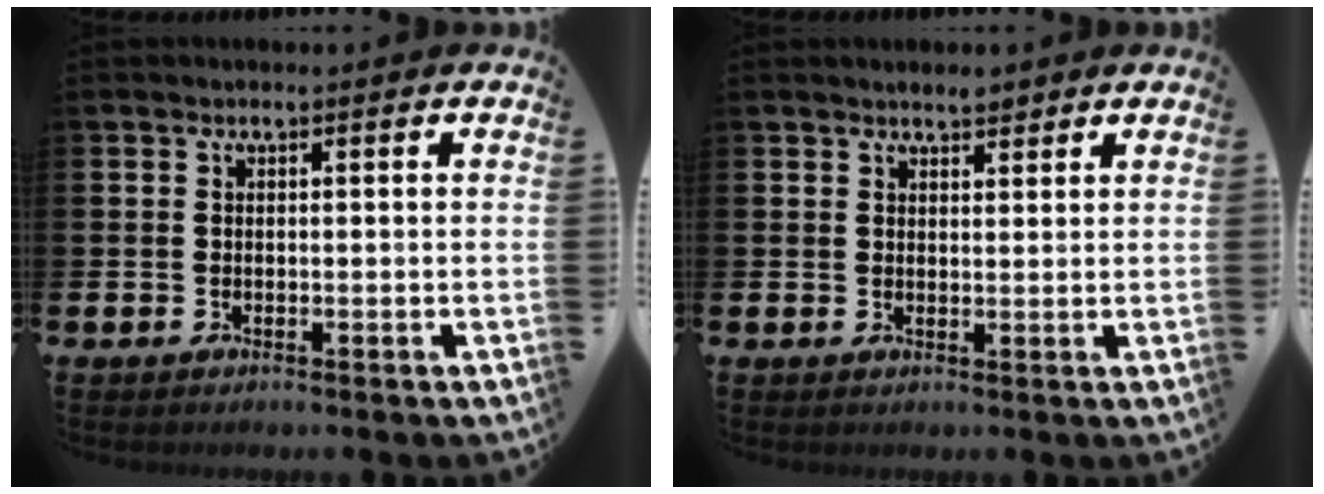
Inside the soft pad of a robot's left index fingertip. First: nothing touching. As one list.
[{"total": 2.3, "force": [2.2, 0.7, 0.2], "torque": [-0.001, -0.006, 0.040]}]